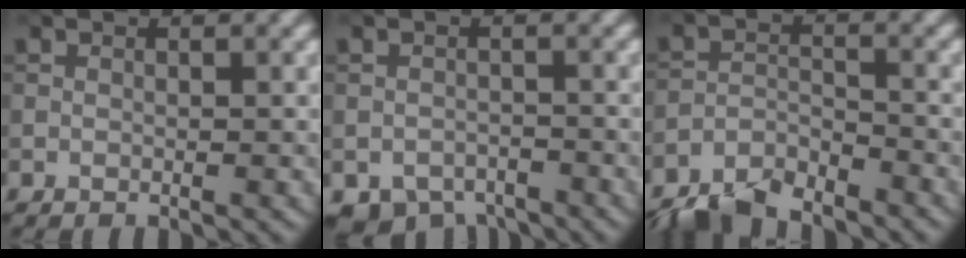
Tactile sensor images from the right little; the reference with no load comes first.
{"total": 3.9, "force": [-3.2, 2.1, 1.1], "torque": [-0.011, -0.014, -0.051]}
{"total": 6.1, "force": [-5.4, 1.6, 2.2], "torque": [-0.038, -0.010, -0.110]}